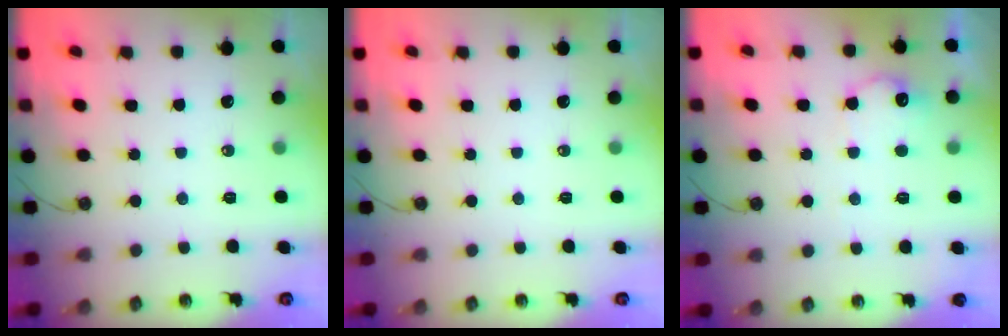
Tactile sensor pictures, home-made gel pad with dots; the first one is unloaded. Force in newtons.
{"total": 0.0}
{"total": 10.5, "press": 10.5, "slide": 0.3}